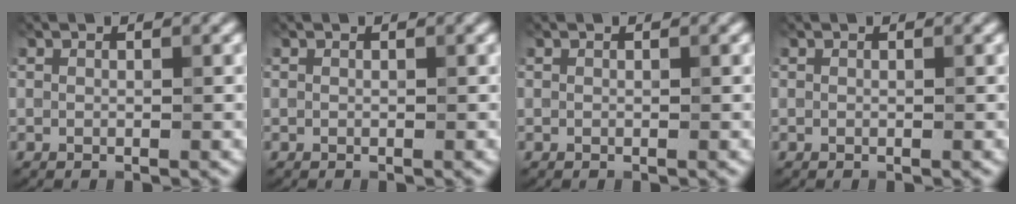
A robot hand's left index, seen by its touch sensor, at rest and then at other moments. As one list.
[{"total": 0.0}, {"total": 0.0}, {"total": 0.0}]